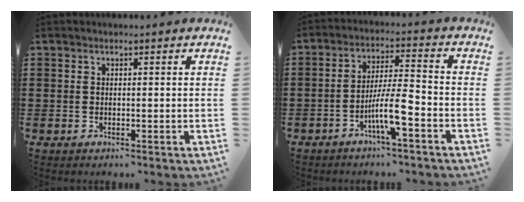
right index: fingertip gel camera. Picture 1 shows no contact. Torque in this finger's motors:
{"motor_torque": [0.15, 0.01, 0.23, 0.11]}